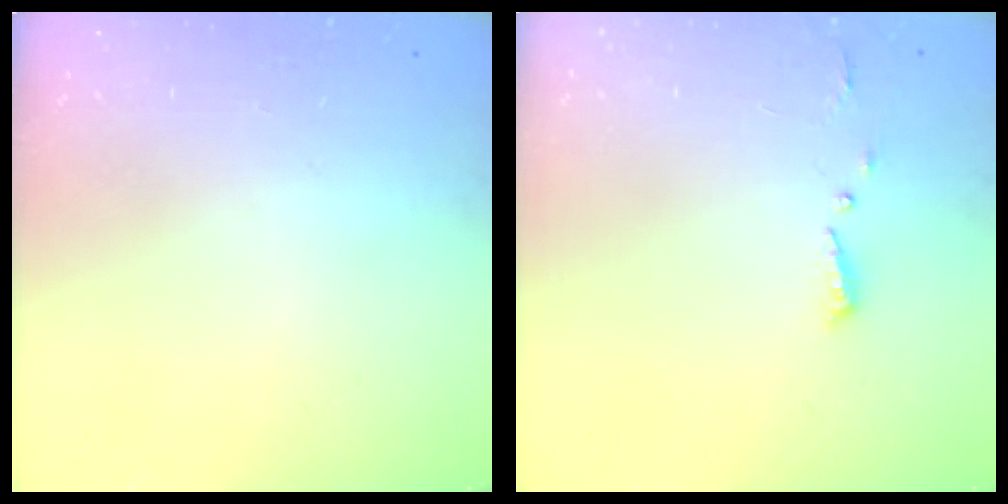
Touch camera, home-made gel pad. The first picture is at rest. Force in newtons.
{"total": 4.4, "press": 4.4, "slide": 0.4}